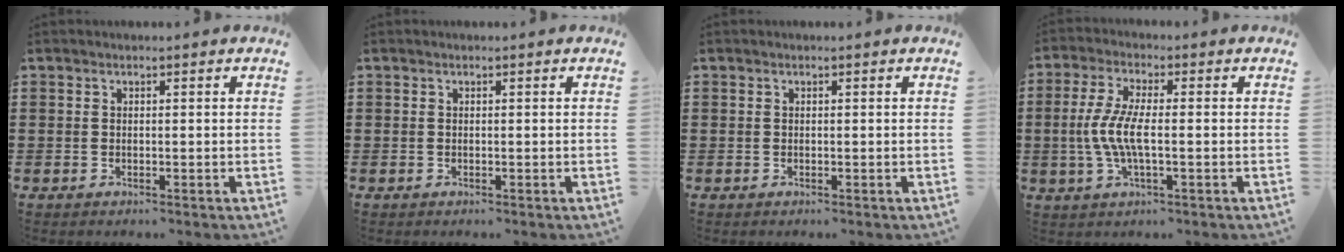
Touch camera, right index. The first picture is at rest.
{"total": 0.0}
{"total": 0.0}
{"total": 6.4, "force": [-1.1, 1.6, 6.1], "torque": [-0.149, -0.015, -0.033]}